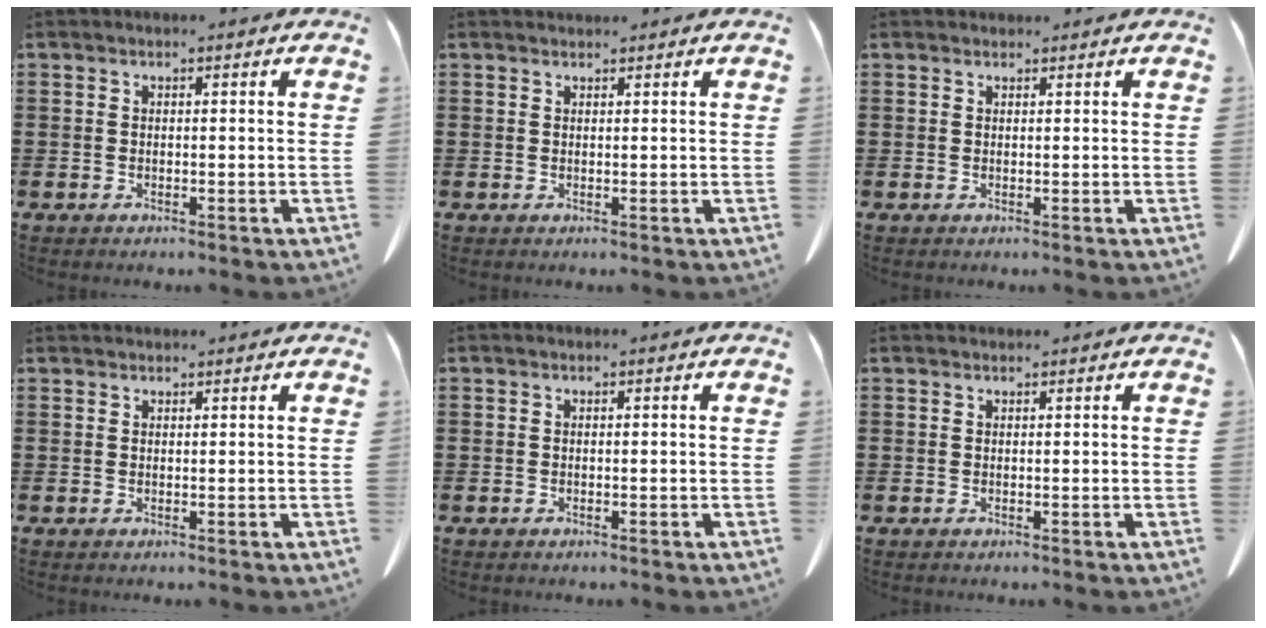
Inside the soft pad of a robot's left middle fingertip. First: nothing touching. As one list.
[{"total": 0.7, "force": [0.7, 0.2, 0.1], "torque": [-0.003, 0.000, 0.014]}, {"total": 0.7, "force": [0.7, 0.2, 0.1], "torque": [0.004, -0.003, 0.012]}, {"total": 0.9, "force": [0.9, 0.2, 0.0], "torque": [-0.003, 0.000, 0.019]}, {"total": 0.0}, {"total": 0.5, "force": [0.5, 0.0, 0.1], "torque": [-0.003, 0.000, 0.011]}]